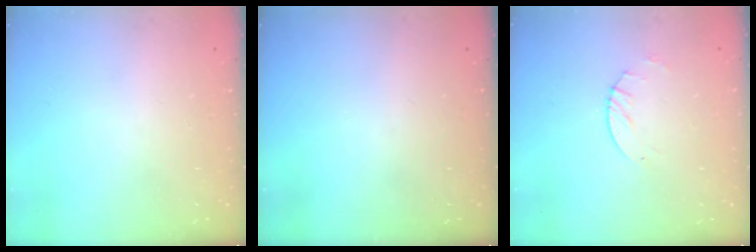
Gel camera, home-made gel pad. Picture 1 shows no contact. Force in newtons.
{"total": 0.0}
{"total": 2.6, "press": 2.5, "slide": 0.4}